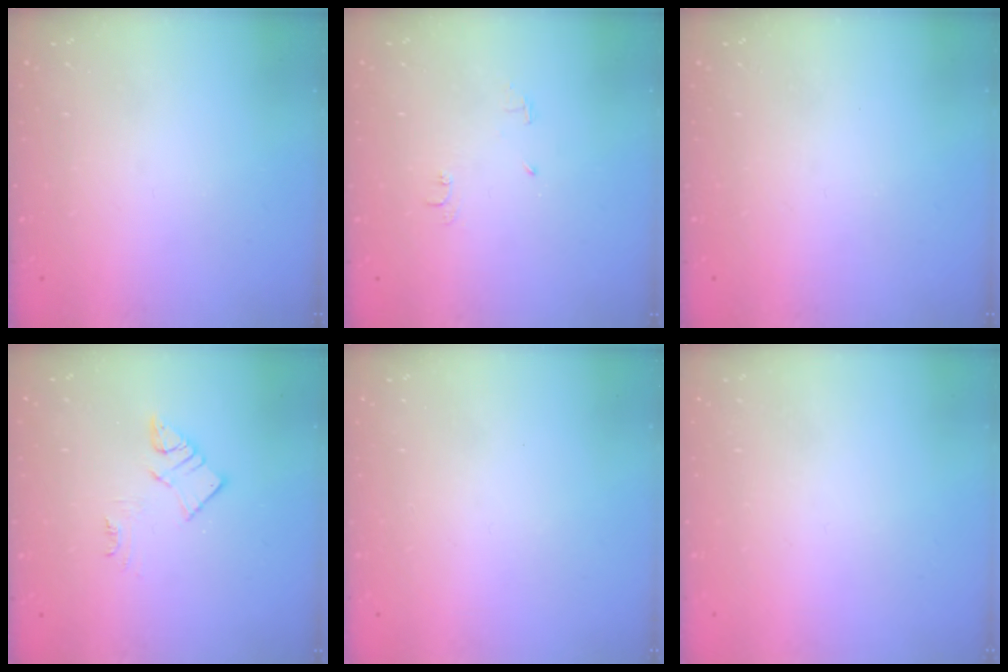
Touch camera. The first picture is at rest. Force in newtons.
{"total": 4.7, "press": 4.7, "slide": 0.7}
{"total": 0.0}
{"total": 6.9, "press": 6.8, "slide": 0.3}
{"total": 1.6, "press": 1.6, "slide": 0.1}
{"total": 1.5, "press": 1.5, "slide": 0.1}